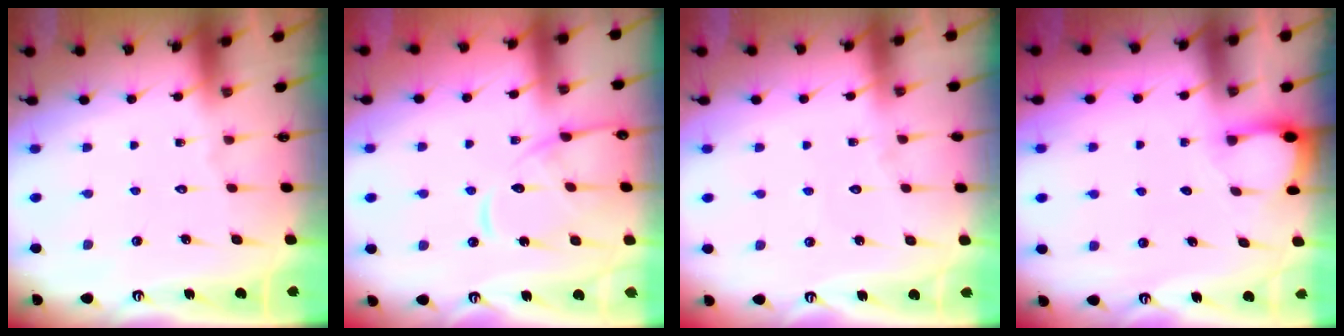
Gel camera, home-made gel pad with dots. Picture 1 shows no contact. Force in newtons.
{"total": 12.5, "press": 12.5, "slide": 1.1}
{"total": 2.3, "press": 2.3, "slide": 0.2}
{"total": 2.1, "press": 2.1, "slide": 0.3}